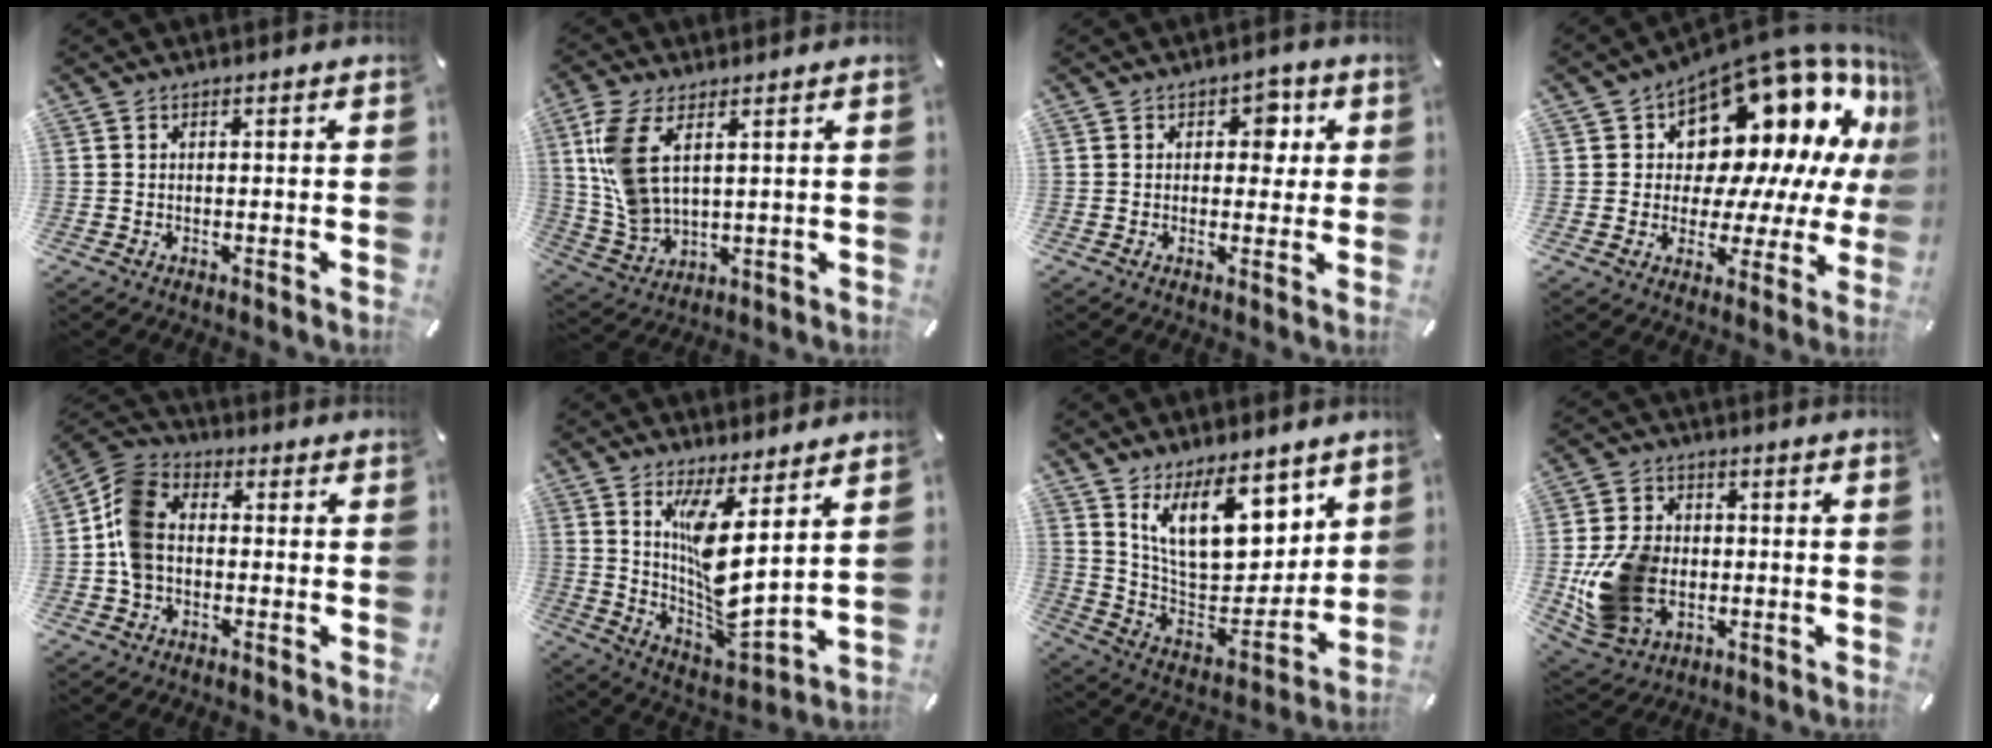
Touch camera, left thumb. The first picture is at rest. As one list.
[{"total": 9.4, "force": [3.3, 4.9, 7.3], "torque": [-0.178, -0.008, 0.062]}, {"total": 4.7, "force": [1.2, 3.3, 3.1], "torque": [-0.010, -0.013, 0.007]}, {"total": 19.0, "force": [10.6, 11.3, 10.9], "torque": [-0.134, -0.103, 0.183]}, {"total": 9.5, "force": [-1.4, 7.3, 6.0], "torque": [-0.131, 0.024, -0.023]}, {"total": 11.3, "force": [5.2, 2.3, 9.8], "torque": [-0.189, -0.069, 0.089]}, {"total": 17.7, "force": [11.0, 9.2, 10.4], "torque": [-0.169, -0.069, 0.203]}, {"total": 14.2, "force": [-2.4, 11.3, 8.3], "torque": [-0.186, 0.008, -0.040]}]